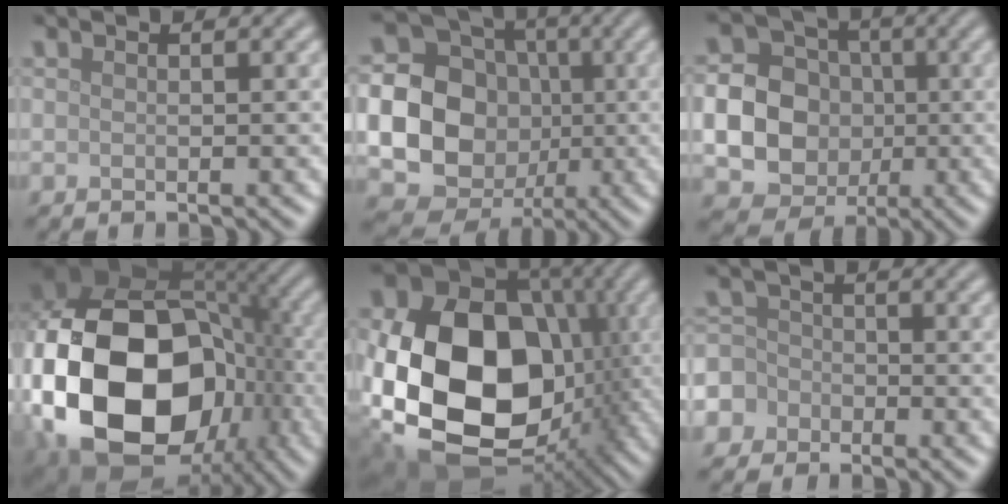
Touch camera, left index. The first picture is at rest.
{"total": 22.5, "force": [-1.4, 21.3, 7.1], "torque": [-0.185, -0.016, -0.070]}
{"total": 15.0, "force": [-1.1, 14.3, 4.5], "torque": [-0.120, -0.006, -0.045]}
{"total": 21.8, "force": [-3.5, 16.6, 13.6], "torque": [-0.341, -0.039, -0.045]}
{"total": 20.4, "force": [-1.8, 15.5, 13.2], "torque": [-0.286, -0.031, -0.018]}
{"total": 5.9, "force": [-3.2, 4.9, 1.0], "torque": [-0.014, -0.001, -0.079]}